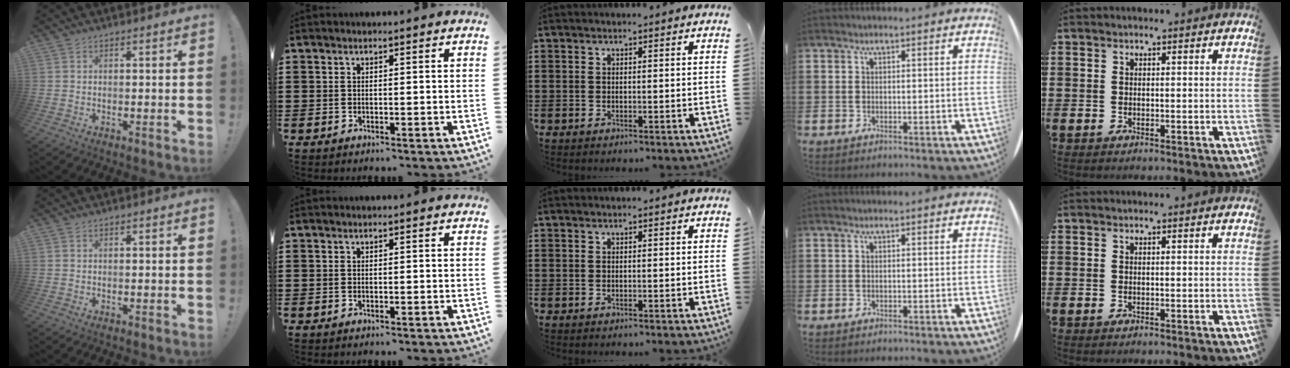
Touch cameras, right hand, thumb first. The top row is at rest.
{}